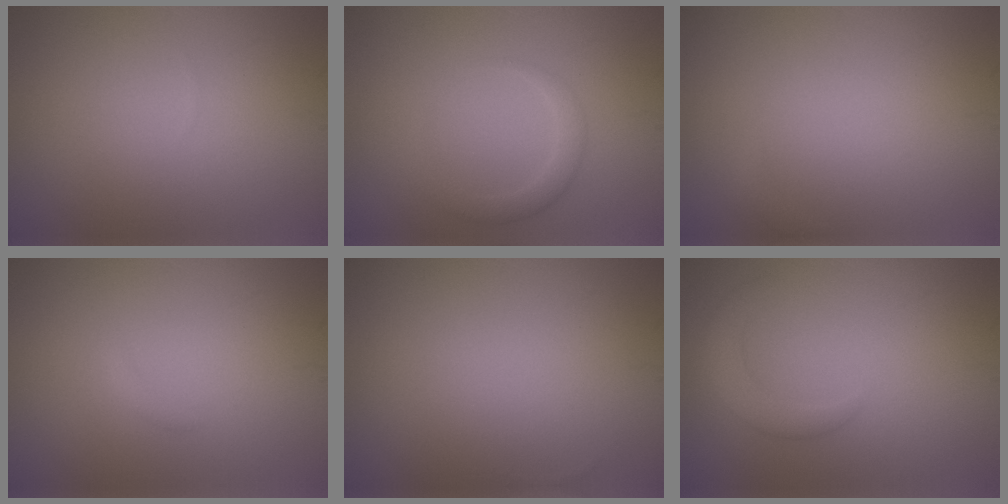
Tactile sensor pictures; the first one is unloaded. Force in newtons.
{"total": 1.9, "press": 1.9, "slide": 0.2}
{"total": 0.6, "press": 0.6, "slide": 0.2}
{"total": 0.6, "press": 0.6, "slide": 0.0}
{"total": 0.0}
{"total": 2.5, "press": 2.5, "slide": 0.1}